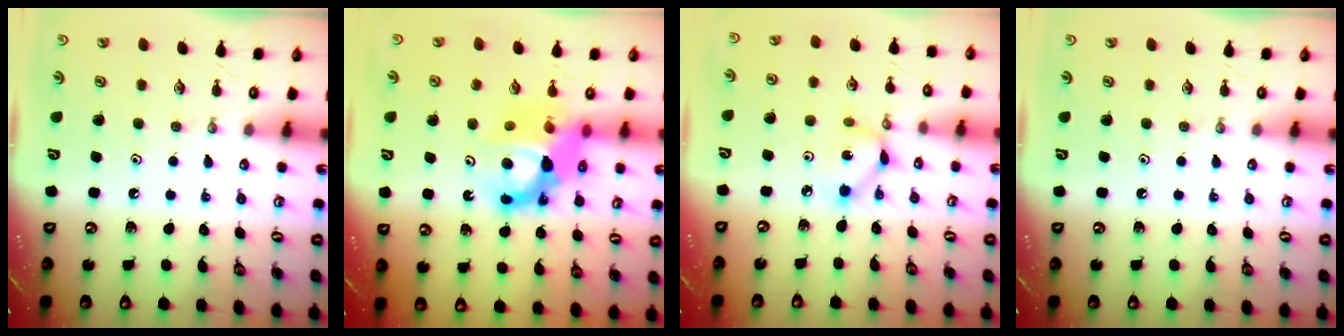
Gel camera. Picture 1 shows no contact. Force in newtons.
{"total": 12.4, "press": 12.1, "slide": 2.5}
{"total": 4.3, "press": 4.3, "slide": 0.2}
{"total": 0.0}